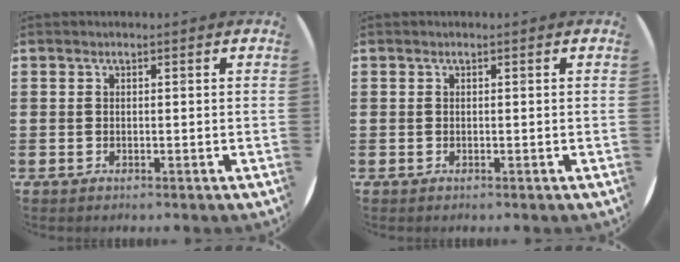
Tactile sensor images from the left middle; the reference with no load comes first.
{"total": 0.0}